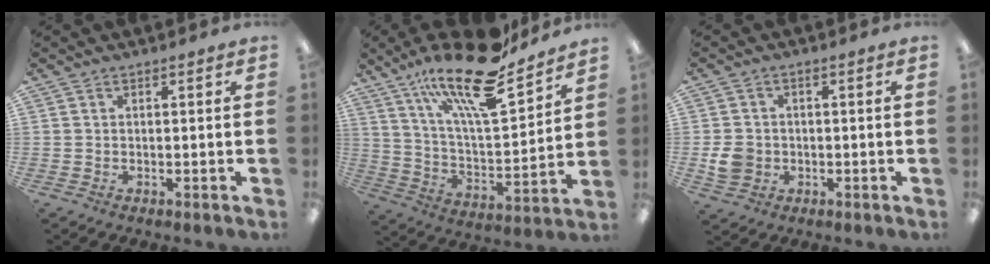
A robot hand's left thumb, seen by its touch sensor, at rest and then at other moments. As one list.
[{"total": 22.7, "force": [17.1, 6.3, 13.6], "torque": [-0.232, -0.105, 0.286]}, {"total": 5.1, "force": [-1.0, 4.5, 2.3], "torque": [-0.028, 0.002, -0.017]}]